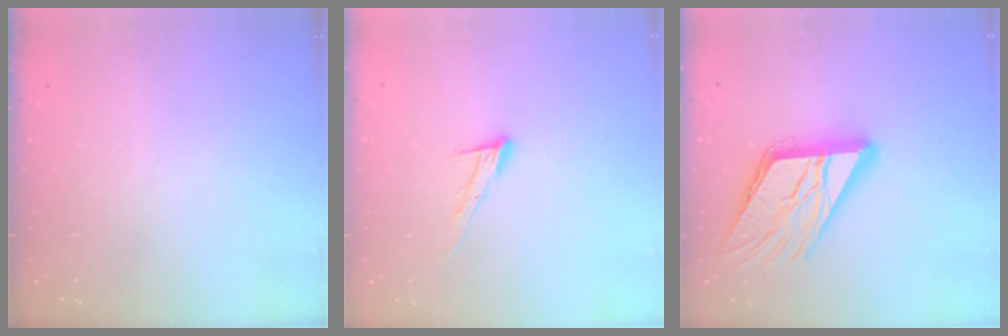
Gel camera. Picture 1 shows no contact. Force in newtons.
{"total": 9.1, "press": 9.1, "slide": 0.6}
{"total": 17.8, "press": 17.7, "slide": 2.1}